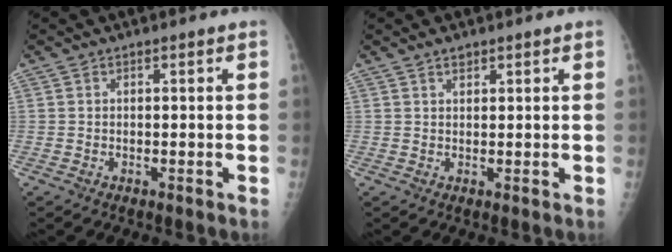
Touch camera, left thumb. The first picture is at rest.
{"total": 1.4, "force": [1.2, 0.6, 0.5], "torque": [0.001, -0.006, 0.017]}